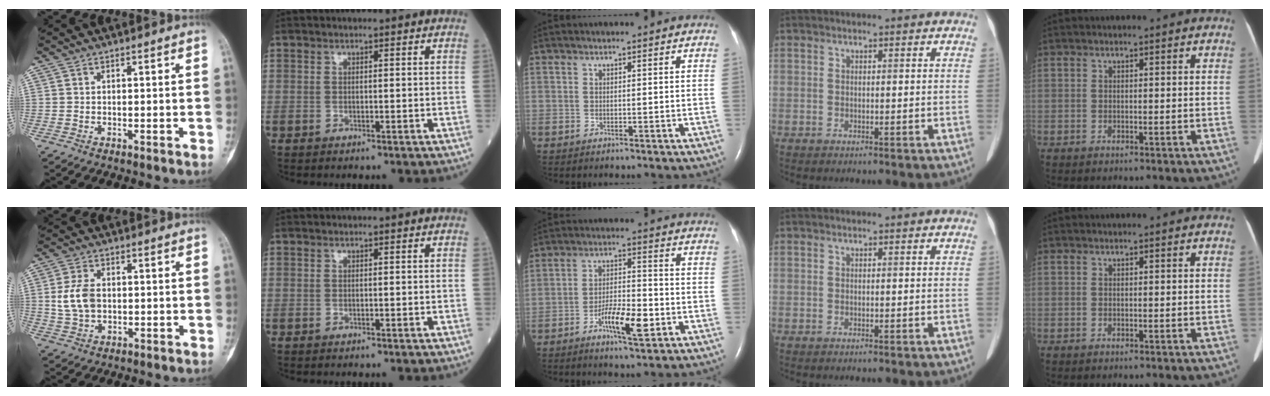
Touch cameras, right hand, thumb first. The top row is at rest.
{"thumb": {"total": 6.5, "force": [0.3, 4.4, 4.8], "torque": [-0.092, 0.004, 0.010]}, "middle": {"total": 6.9, "force": [-3.1, 1.4, 6.1], "torque": [-0.114, -0.002, -0.052]}}